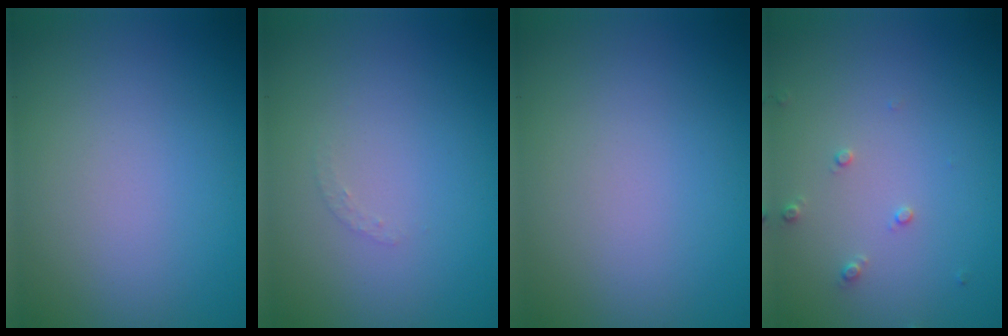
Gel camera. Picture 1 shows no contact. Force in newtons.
{"total": 0.7, "press": 0.7, "slide": 0.1}
{"total": 0.0}
{"total": 1.1, "press": 1.1, "slide": 0.2}